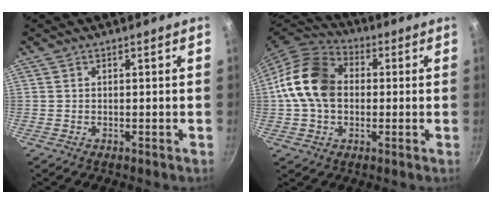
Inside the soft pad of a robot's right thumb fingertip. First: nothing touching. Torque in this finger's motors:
{"motor_torque": [2.02, 2.25, 1.34, -0.26, 0.57]}